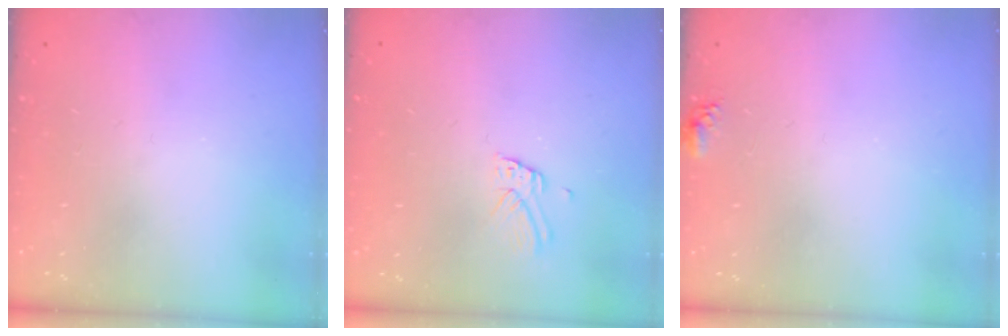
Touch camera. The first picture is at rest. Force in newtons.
{"total": 2.9, "press": 2.9, "slide": 0.1}
{"total": 5.6, "press": 5.5, "slide": 0.7}